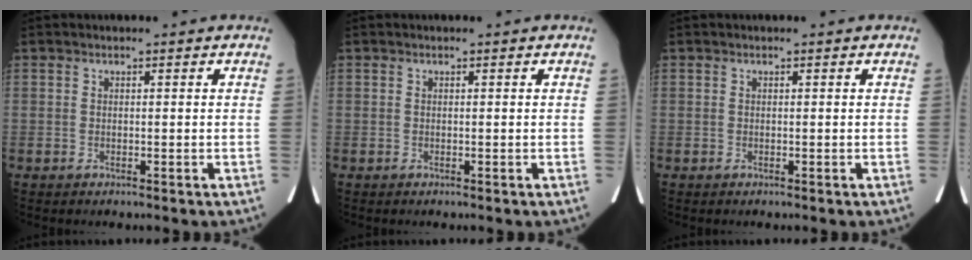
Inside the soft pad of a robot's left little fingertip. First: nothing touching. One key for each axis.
{"total": 0.0}
{"total": 0.0}